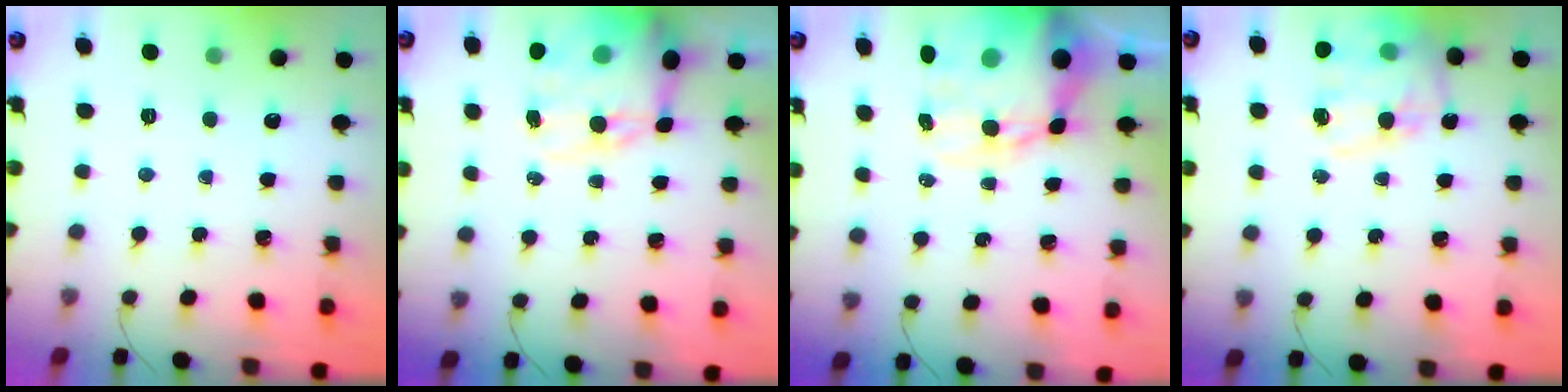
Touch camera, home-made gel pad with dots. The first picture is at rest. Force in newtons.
{"total": 14.9, "press": 14.6, "slide": 3.1}
{"total": 16.7, "press": 16.3, "slide": 3.5}
{"total": 17.0, "press": 16.6, "slide": 3.6}